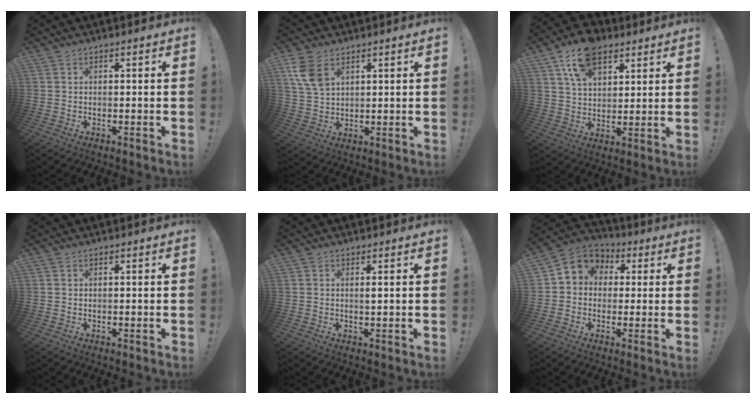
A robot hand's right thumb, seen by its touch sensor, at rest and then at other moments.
{"total": 8.2, "force": [4.1, 4.9, 5.1], "torque": [-0.099, -0.008, 0.081]}
{"total": 13.0, "force": [7.6, 8.0, 6.9], "torque": [-0.115, -0.028, 0.142]}
{"total": 0.0}
{"total": 1.1, "force": [0.2, -0.1, 1.0], "torque": [-0.007, -0.006, -0.001]}
{"total": 7.7, "force": [1.5, 6.9, 3.1], "torque": [-0.048, 0.003, 0.034]}